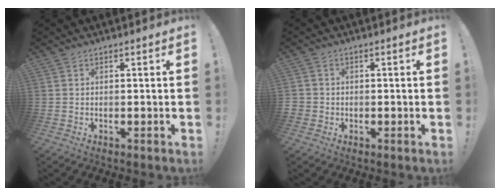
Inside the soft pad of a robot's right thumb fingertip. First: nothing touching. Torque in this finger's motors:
{"motor_torque": [0.25, 0.23, 0.15, -0.33, 0.00]}